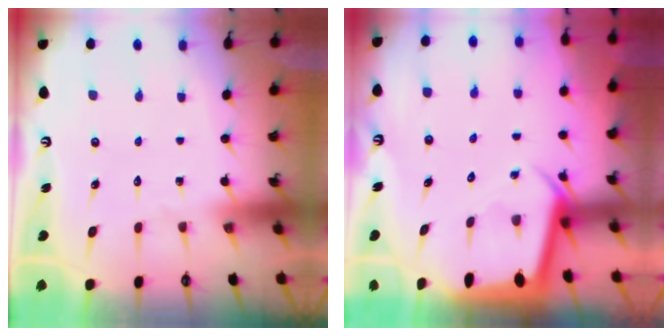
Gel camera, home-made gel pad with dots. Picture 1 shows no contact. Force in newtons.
{"total": 2.6, "press": 2.6, "slide": 0.4}